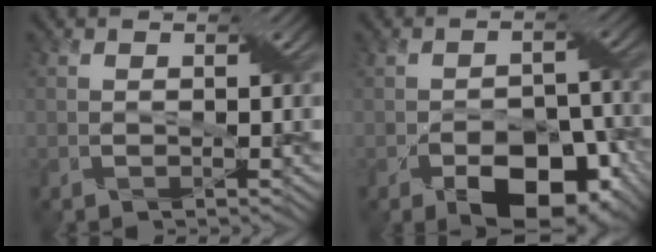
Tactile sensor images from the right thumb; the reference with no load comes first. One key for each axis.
{"total": 11.8, "fx": -6.4, "fy": 6.4, "fz": 7.5, "tx": -0.119, "ty": -0.015, "tz": -0.097}